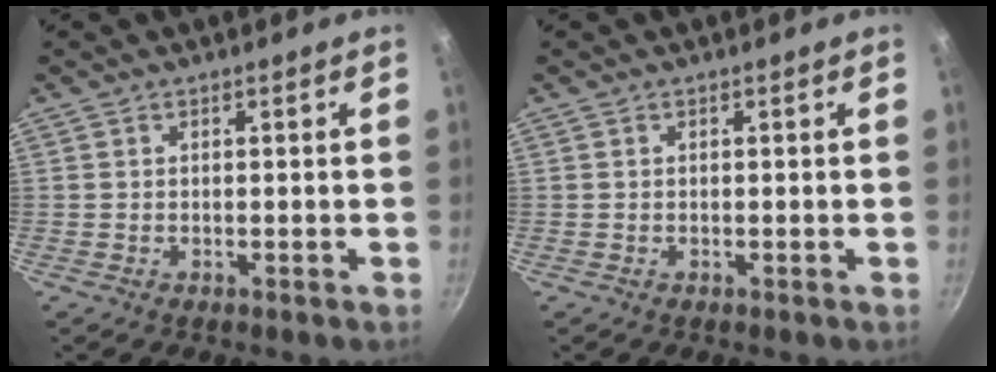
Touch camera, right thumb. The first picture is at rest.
{"total": 0.0}